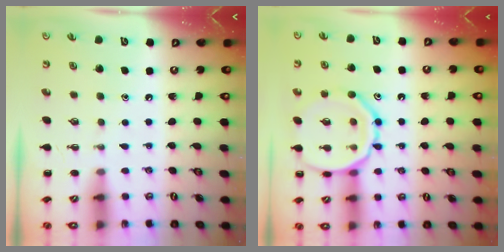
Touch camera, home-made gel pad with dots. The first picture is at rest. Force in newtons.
{"total": 14.3, "press": 14.3, "slide": 1.0}